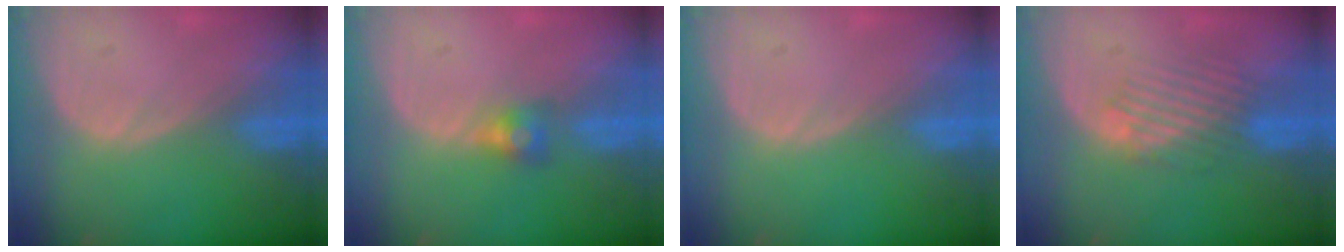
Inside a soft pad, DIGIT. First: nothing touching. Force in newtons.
{"total": 2.8, "press": 2.5, "slide": 1.3}
{"total": 0.0}
{"total": 4.8, "press": 4.4, "slide": 1.9}